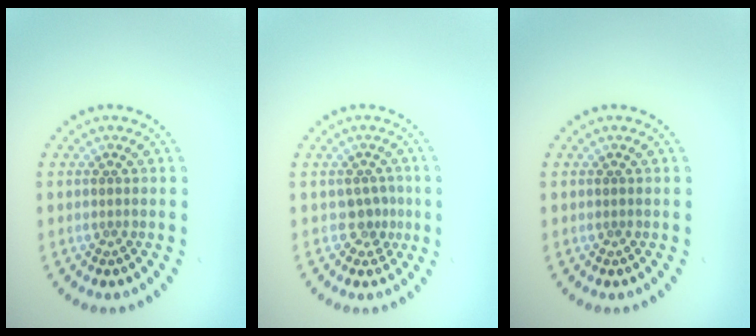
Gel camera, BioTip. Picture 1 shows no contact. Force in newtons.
{"total": 1.7, "press": 1.4, "slide": 1.0}
{"total": 0.0}